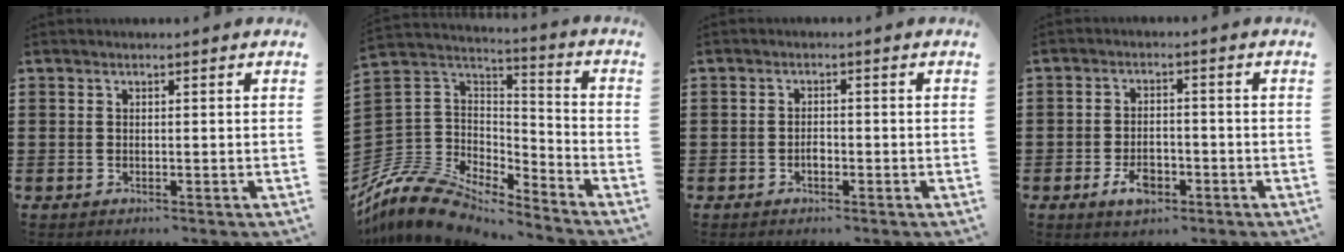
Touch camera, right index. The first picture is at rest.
{"total": 9.6, "force": [-8.1, 4.5, 2.6], "torque": [-0.089, 0.006, -0.166]}
{"total": 1.4, "force": [-0.7, 0.8, 1.0], "torque": [-0.021, 0.000, -0.013]}
{"total": 5.0, "force": [-2.5, 2.4, 3.5], "torque": [-0.078, 0.002, -0.050]}